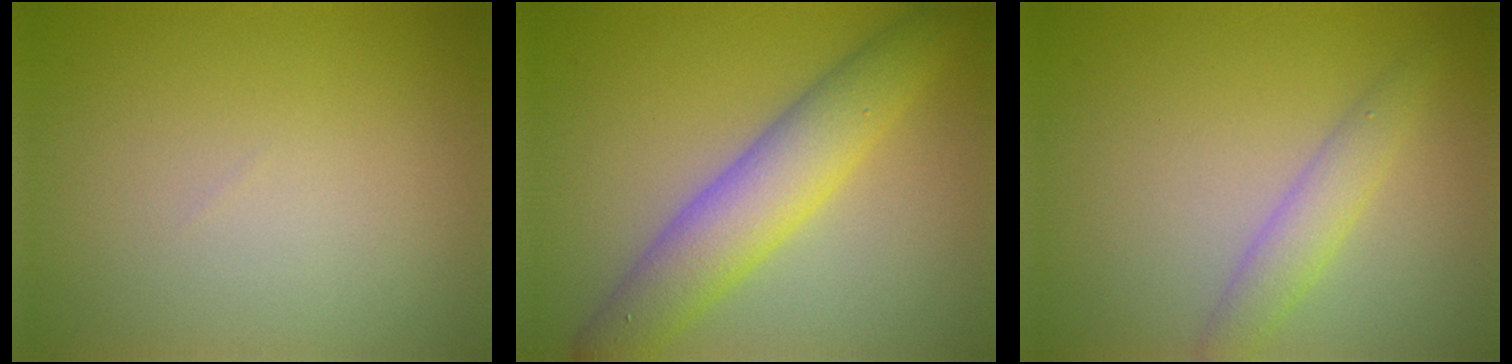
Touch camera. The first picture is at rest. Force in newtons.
{"total": 5.9, "press": 5.9, "slide": 0.2}
{"total": 2.3, "press": 2.3, "slide": 0.0}